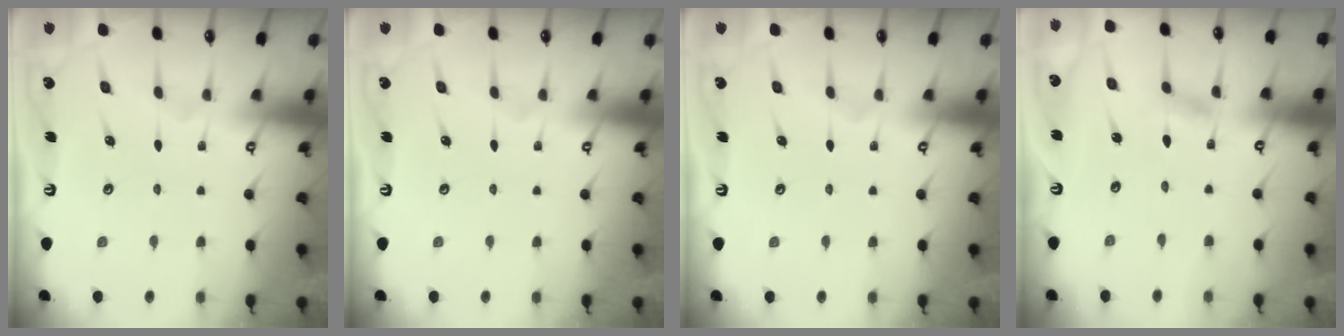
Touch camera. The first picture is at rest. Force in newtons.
{"total": 0.0}
{"total": 0.0}
{"total": 1.9, "press": 1.9, "slide": 0.1}